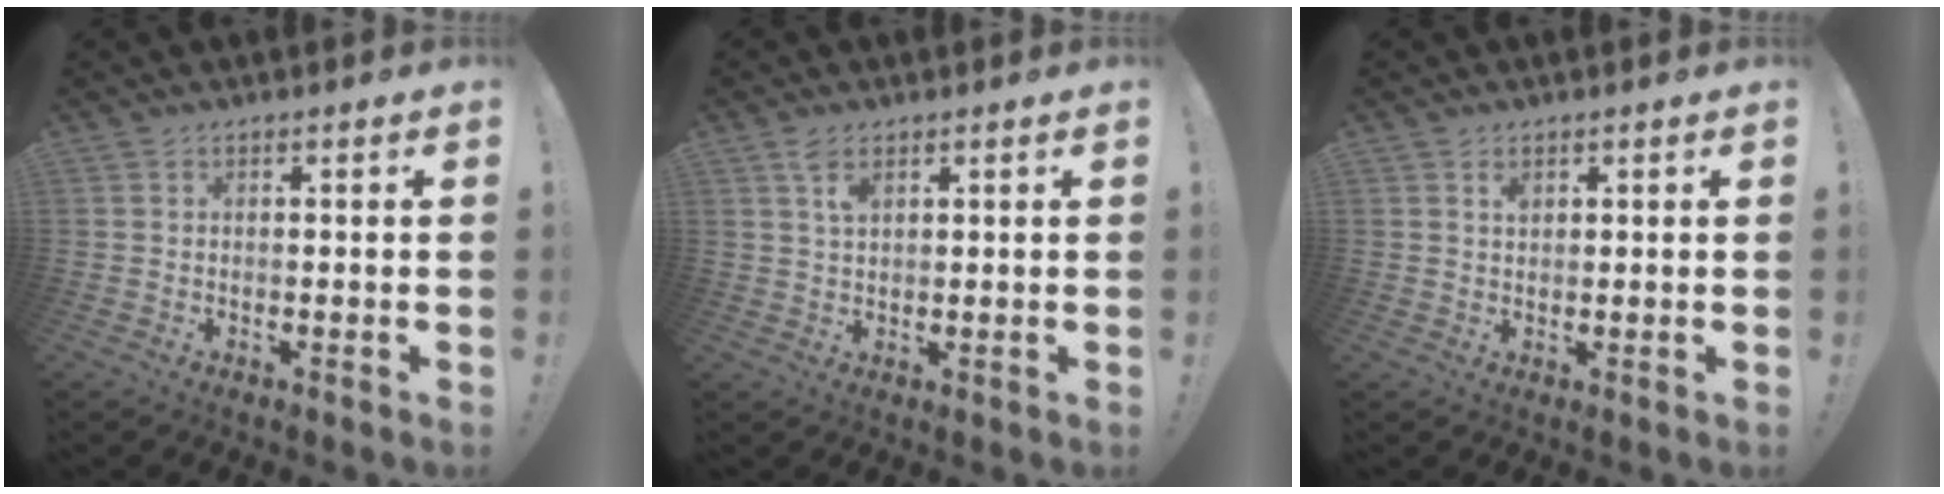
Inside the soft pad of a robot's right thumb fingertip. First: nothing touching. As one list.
[{"total": 3.9, "force": [2.1, 1.7, 2.8], "torque": [-0.048, -0.005, 0.036]}, {"total": 1.4, "force": [0.8, 1.0, 0.6], "torque": [0.002, -0.005, 0.013]}]